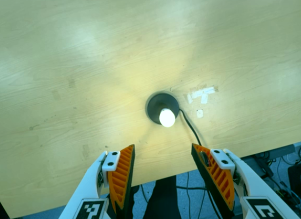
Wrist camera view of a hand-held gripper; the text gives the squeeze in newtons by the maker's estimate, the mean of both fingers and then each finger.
{"total": 0.0}